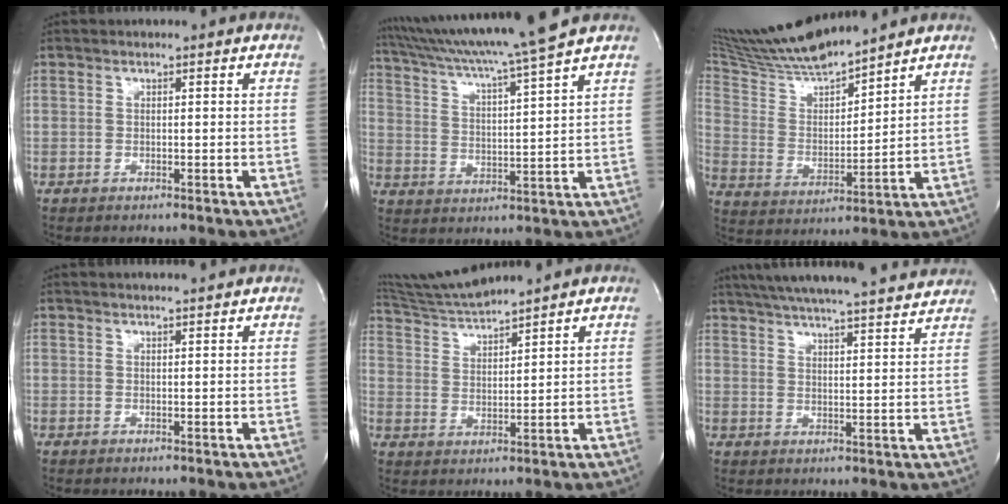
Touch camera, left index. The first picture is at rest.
{"total": 14.9, "force": [13.0, -2.5, 6.9], "torque": [-0.125, -0.014, 0.202]}
{"total": 16.1, "force": [14.9, 0.8, 6.3], "torque": [-0.124, -0.001, 0.280]}
{"total": 4.0, "force": [3.8, 0.0, 1.4], "torque": [-0.018, 0.016, 0.043]}
{"total": 7.6, "force": [7.3, -1.3, 1.7], "torque": [-0.047, 0.007, 0.150]}
{"total": 23.8, "force": [21.8, 2.2, 9.4], "torque": [-0.161, 0.002, 0.286]}